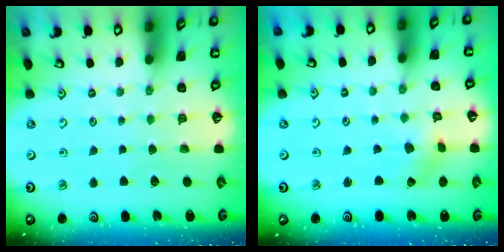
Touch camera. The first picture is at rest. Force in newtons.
{"total": 1.8, "press": 1.8, "slide": 0.3}